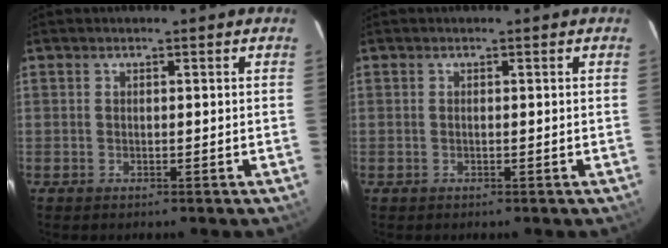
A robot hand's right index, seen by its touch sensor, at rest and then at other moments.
{"total": 0.0}